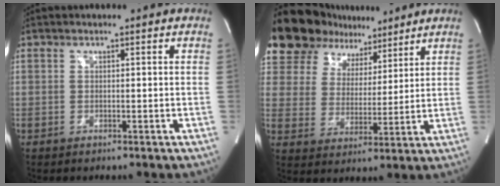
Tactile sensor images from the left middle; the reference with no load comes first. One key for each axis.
{"total": 16.9, "fx": 13.4, "fy": 8.8, "fz": 5.5, "tx": -0.112, "ty": 0.039, "tz": 0.228}